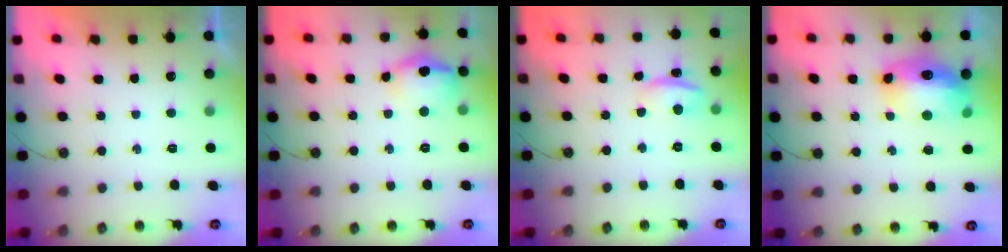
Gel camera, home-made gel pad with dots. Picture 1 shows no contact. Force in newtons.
{"total": 11.9, "press": 11.7, "slide": 2.2}
{"total": 3.4, "press": 2.7, "slide": 2.1}
{"total": 14.4, "press": 14.4, "slide": 1.3}